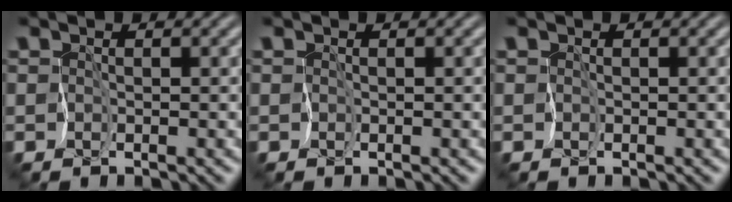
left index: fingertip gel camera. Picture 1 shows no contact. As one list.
[{"total": 0.0}, {"total": 0.0}]